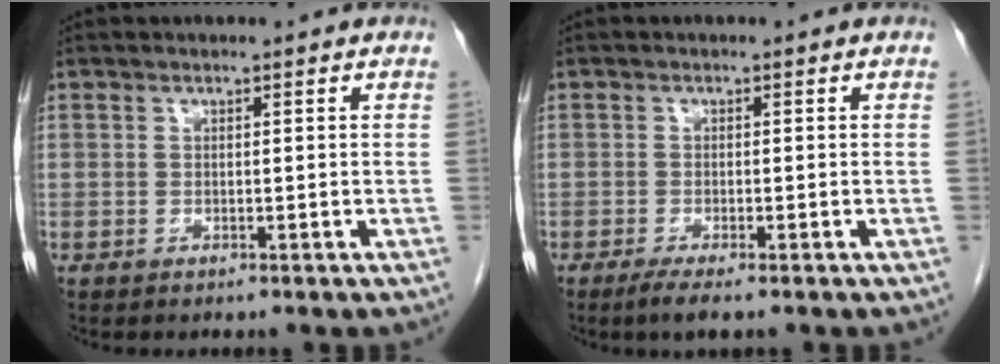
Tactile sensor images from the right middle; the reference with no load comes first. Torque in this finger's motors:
{"motor_torque": [0.43, -0.28, 0.05, 0.03]}